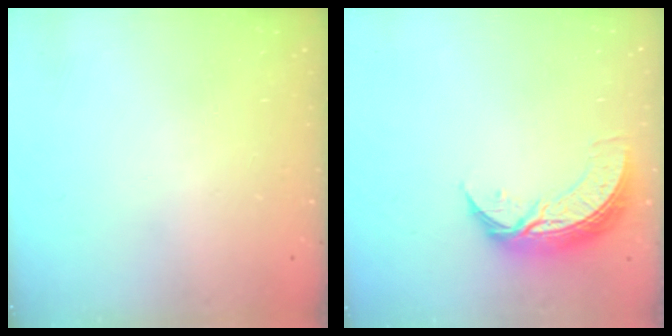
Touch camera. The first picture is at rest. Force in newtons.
{"total": 9.0, "press": 9.0, "slide": 0.7}